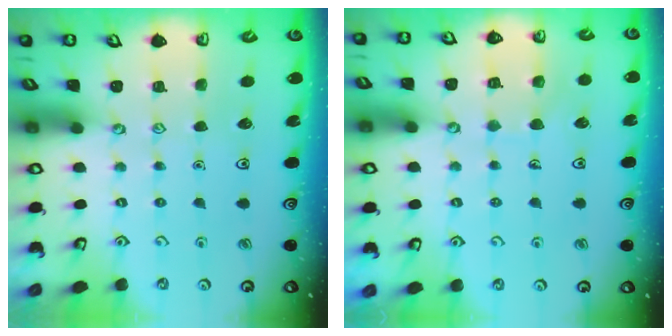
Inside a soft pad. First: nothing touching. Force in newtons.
{"total": 5.1, "press": 5.0, "slide": 0.4}